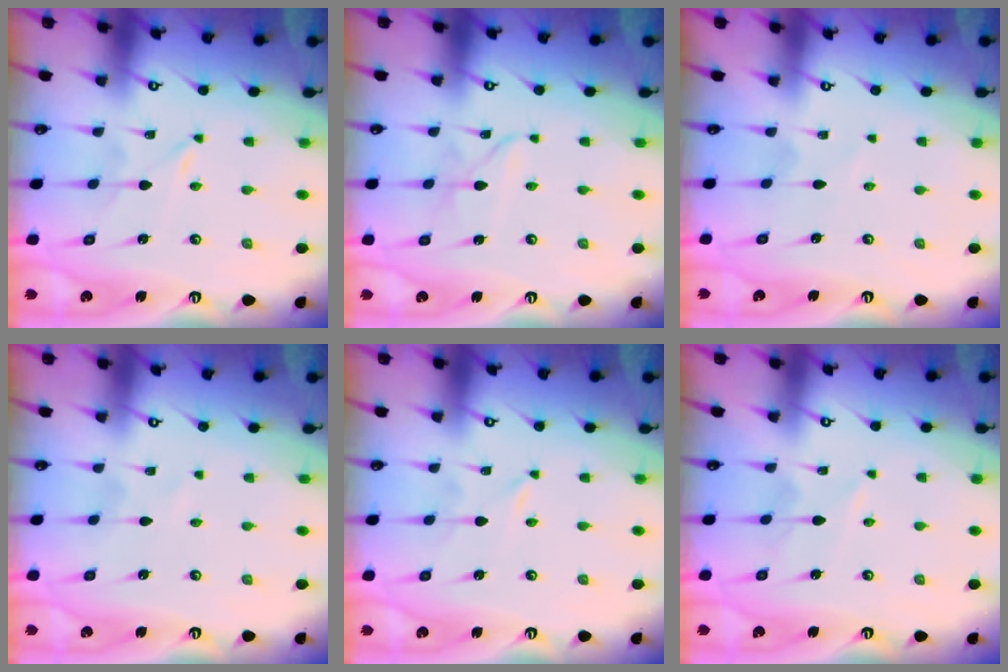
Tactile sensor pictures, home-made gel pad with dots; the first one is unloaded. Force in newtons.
{"total": 2.5, "press": 2.5, "slide": 0.2}
{"total": 2.2, "press": 2.2, "slide": 0.3}
{"total": 0.0}
{"total": 0.0}
{"total": 2.7, "press": 2.7, "slide": 0.4}